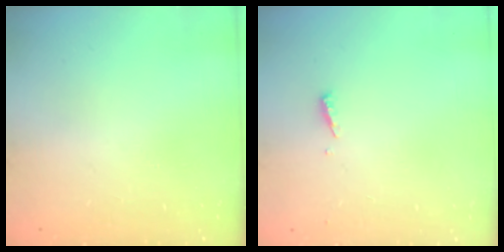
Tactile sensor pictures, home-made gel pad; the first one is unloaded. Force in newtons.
{"total": 3.1, "press": 3.1, "slide": 0.3}